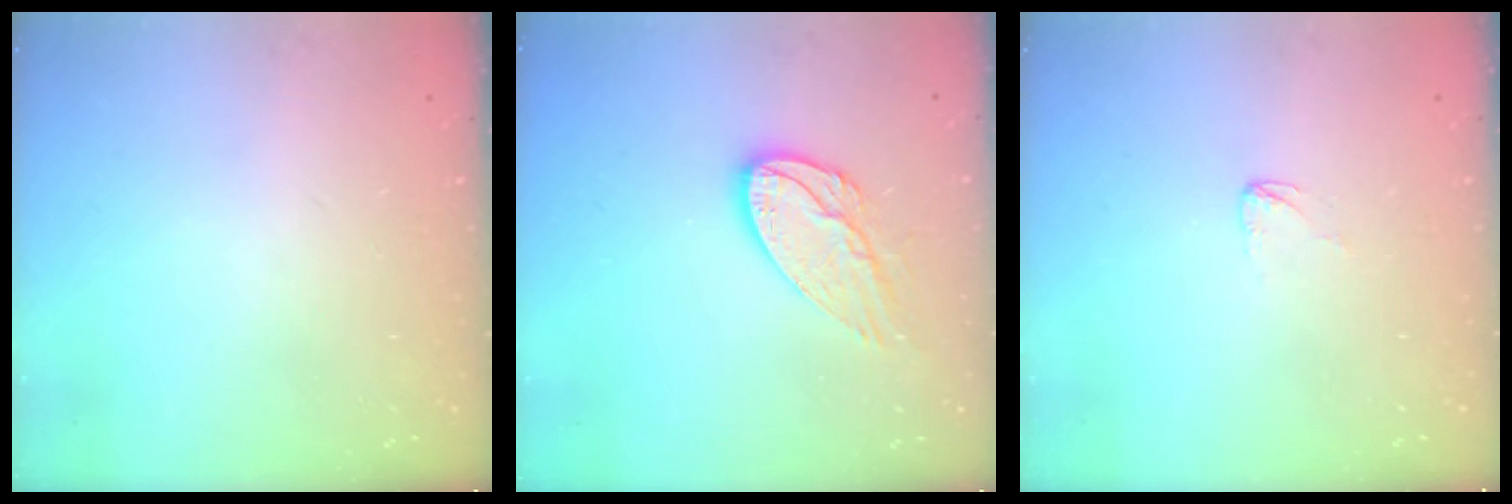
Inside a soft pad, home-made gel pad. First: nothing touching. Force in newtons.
{"total": 13.0, "press": 13.0, "slide": 1.0}
{"total": 2.4, "press": 2.4, "slide": 0.2}